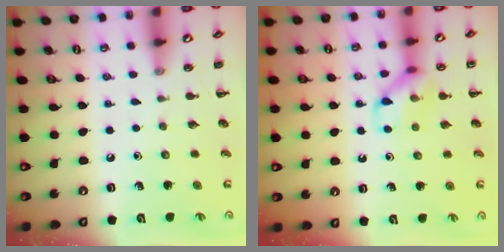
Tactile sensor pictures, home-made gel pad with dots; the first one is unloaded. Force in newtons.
{"total": 10.9, "press": 10.8, "slide": 1.2}